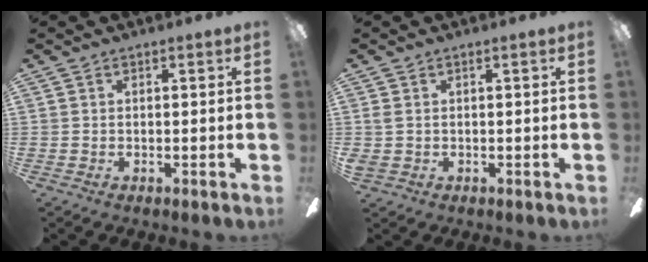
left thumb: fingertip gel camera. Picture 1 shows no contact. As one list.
[{"total": 1.4, "force": [-0.1, 1.0, 1.0], "torque": [-0.021, 0.006, -0.003]}]